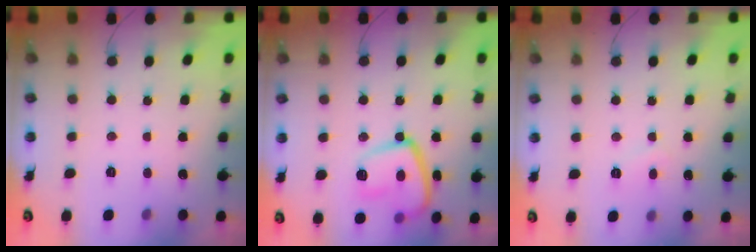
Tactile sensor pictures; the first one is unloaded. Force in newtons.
{"total": 14.6, "press": 14.6, "slide": 1.0}
{"total": 3.8, "press": 3.7, "slide": 0.5}